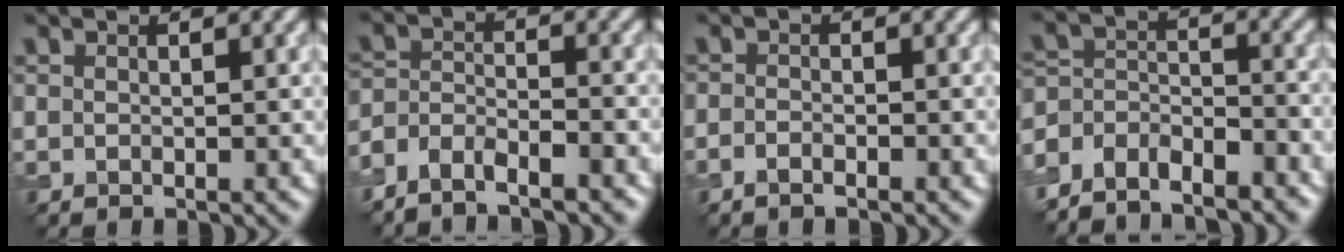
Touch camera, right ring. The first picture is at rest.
{"total": 3.9, "force": [-3.5, 1.1, 1.2], "torque": [-0.017, -0.003, -0.071]}
{"total": 0.8, "force": [-0.8, 0.1, 0.2], "torque": [-0.006, -0.001, -0.019]}
{"total": 5.2, "force": [-4.6, 2.0, 1.5], "torque": [-0.027, -0.005, -0.087]}